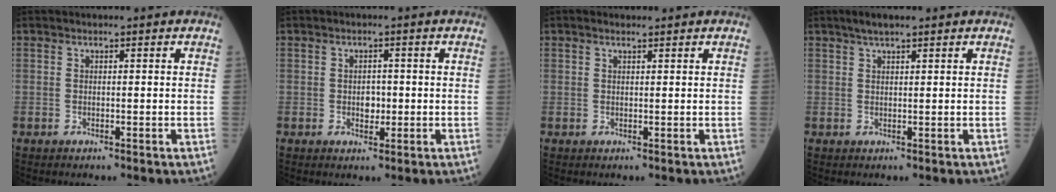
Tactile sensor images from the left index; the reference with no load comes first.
{"total": 1.9, "force": [-0.4, 1.4, 1.3], "torque": [-0.019, -0.002, -0.005]}
{"total": 0.7, "force": [0.6, 0.2, 0.3], "torque": [-0.013, 0.005, 0.012]}
{"total": 1.9, "force": [1.4, 0.2, 1.3], "torque": [-0.023, 0.012, 0.022]}